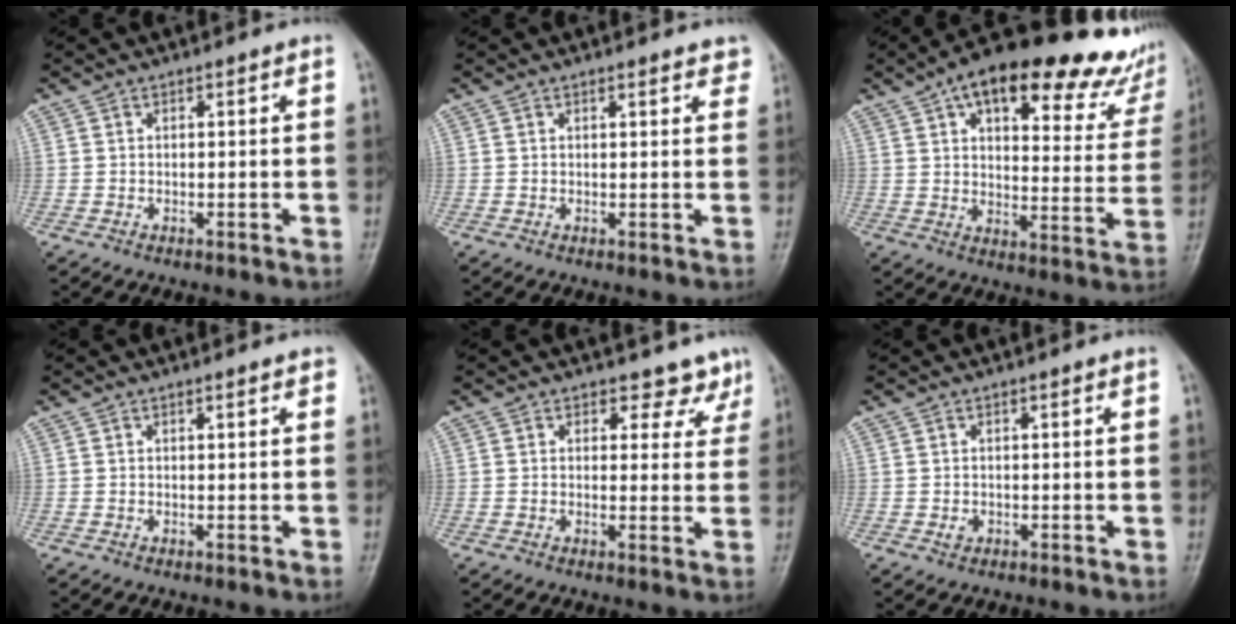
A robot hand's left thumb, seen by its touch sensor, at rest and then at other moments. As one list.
[{"total": 3.0, "force": [2.1, 1.1, 1.7], "torque": [-0.002, -0.001, 0.020]}, {"total": 27.2, "force": [18.2, 10.2, 17.3], "torque": [-0.205, -0.032, 0.233]}, {"total": 1.3, "force": [0.9, 0.3, 0.9], "torque": [-0.010, 0.000, 0.008]}, {"total": 5.0, "force": [4.0, 2.9, 0.5], "torque": [0.029, -0.025, 0.034]}, {"total": 1.0, "force": [-0.2, 0.9, 0.5], "torque": [-0.004, 0.001, -0.001]}]